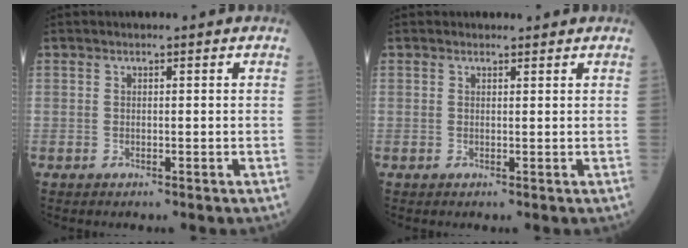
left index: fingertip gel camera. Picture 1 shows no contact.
{"total": 1.2, "force": [1.1, 0.3, 0.0], "torque": [-0.010, 0.001, 0.015]}